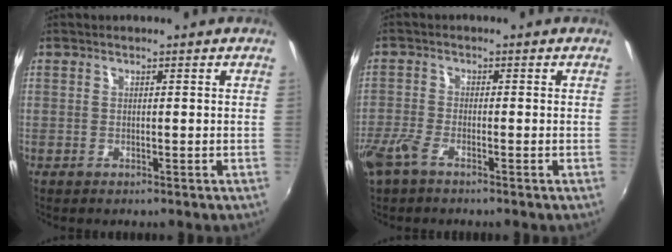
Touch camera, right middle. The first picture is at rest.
{"total": 4.7, "force": [-3.3, 1.4, 3.1], "torque": [-0.081, -0.010, -0.070]}